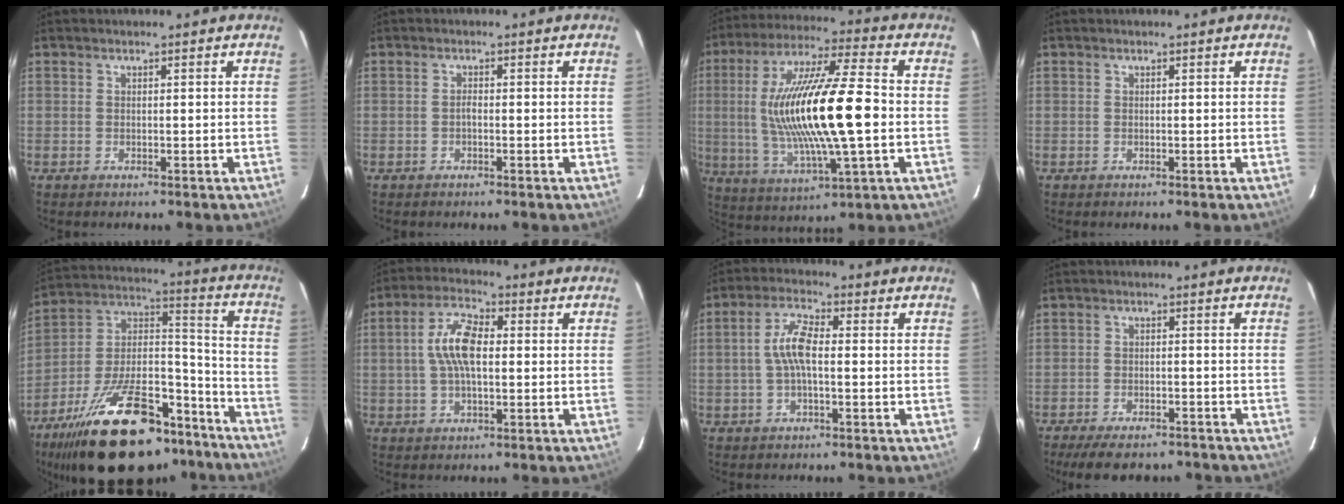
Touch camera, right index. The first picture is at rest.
{"total": 0.7, "force": [-0.4, 0.3, 0.5], "torque": [-0.010, 0.005, -0.009]}
{"total": 21.7, "force": [-0.3, 4.1, 21.3], "torque": [-0.400, -0.001, 0.003]}
{"total": 0.0}
{"total": 31.0, "force": [-21.5, 13.5, 17.8], "torque": [-0.321, 0.024, -0.322]}
{"total": 8.7, "force": [0.5, 3.7, 7.8], "torque": [-0.155, 0.017, 0.008]}
{"total": 6.1, "force": [-0.4, 2.0, 5.8], "torque": [-0.120, 0.015, -0.010]}
{"total": 10.9, "force": [-9.0, 3.7, 5.0], "torque": [-0.112, -0.016, -0.132]}